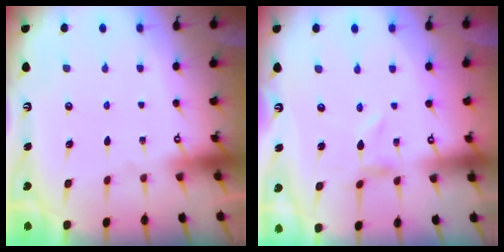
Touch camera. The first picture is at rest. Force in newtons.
{"total": 0.0}